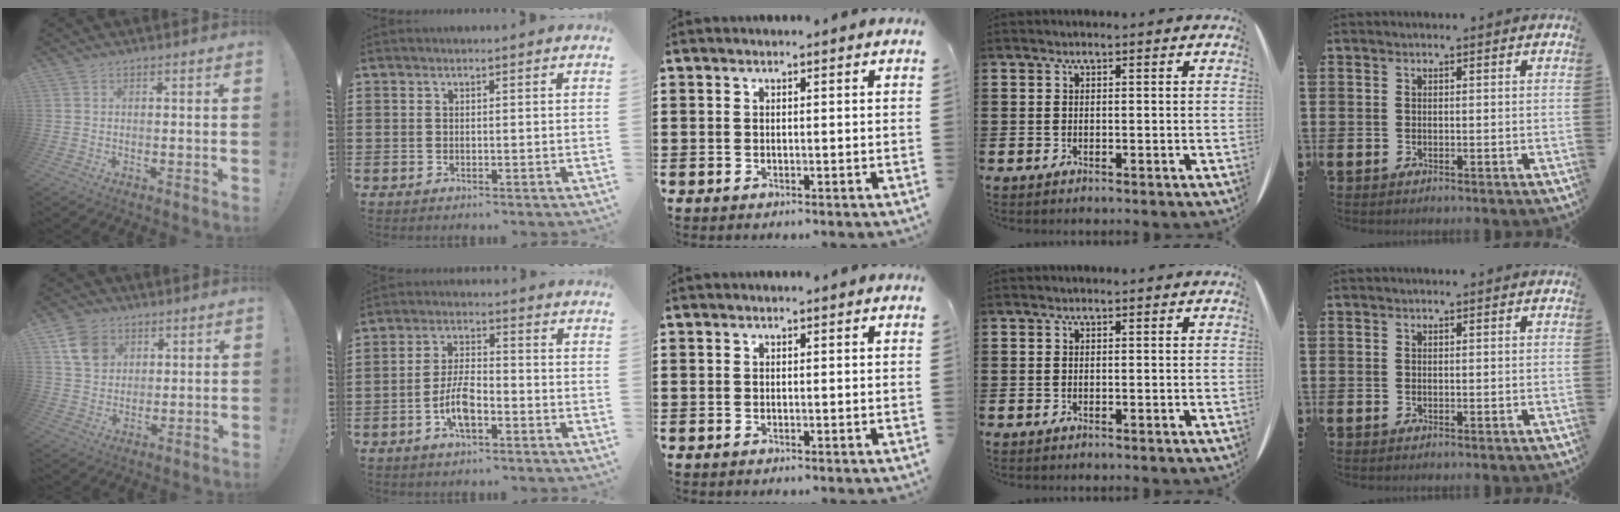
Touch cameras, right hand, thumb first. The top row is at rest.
{"thumb": {"total": 9.6, "force": [4.6, 7.5, 3.9], "torque": [-0.056, -0.016, 0.093]}, "index": {"total": 6.6, "force": [-2.5, 2.8, 5.5], "torque": [-0.125, 0.001, -0.053]}}